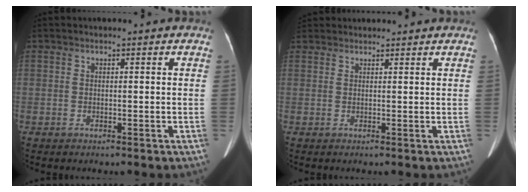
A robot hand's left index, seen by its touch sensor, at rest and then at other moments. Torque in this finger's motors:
{"motor_torque": [0.98, -1.16, 0.77, 0.21]}